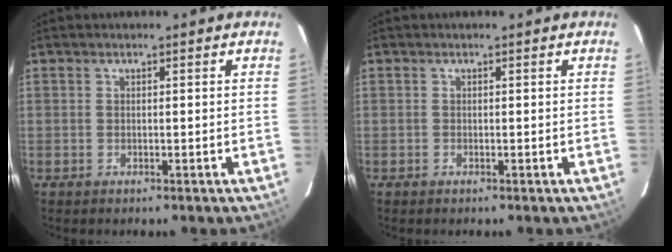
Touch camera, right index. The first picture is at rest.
{"total": 0.0}